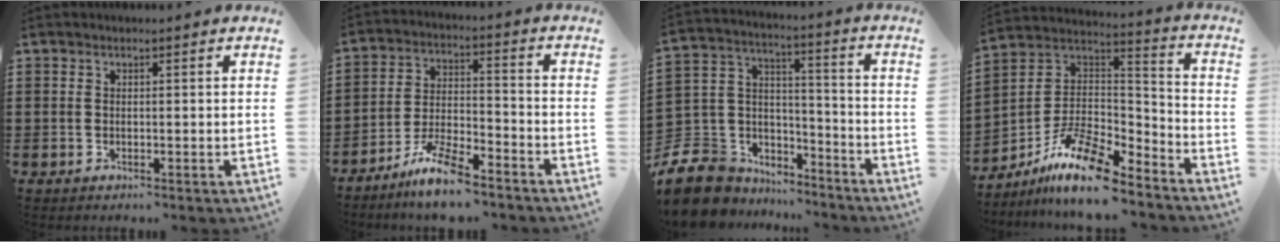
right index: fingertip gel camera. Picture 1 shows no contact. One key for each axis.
{"total": 7.8, "fx": -6.6, "fy": 1.2, "fz": 3.9, "tx": -0.087, "ty": 0.006, "tz": -0.128}
{"total": 8.0, "fx": -5.5, "fy": 5.7, "fz": 1.0, "tx": -0.075, "ty": -0.008, "tz": -0.111}
{"total": 12.0, "fx": -8.9, "fy": 3.7, "fz": 7.2, "tx": -0.151, "ty": 0.019, "tz": -0.176}